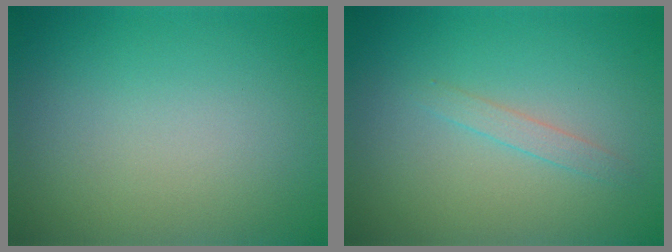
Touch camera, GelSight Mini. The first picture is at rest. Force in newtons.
{"total": 1.1, "press": 1.1, "slide": 0.1}